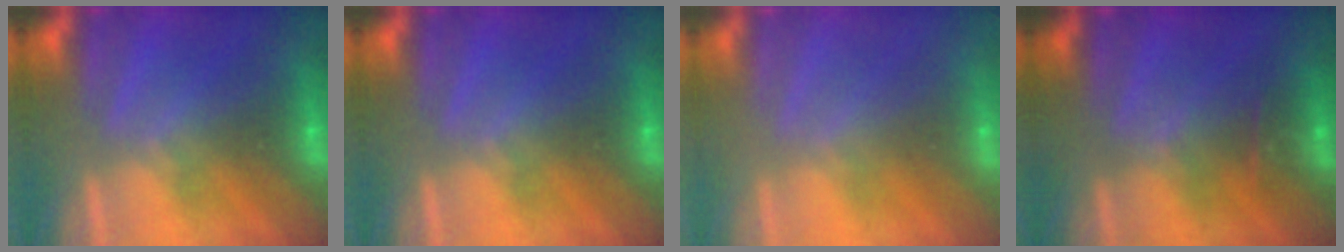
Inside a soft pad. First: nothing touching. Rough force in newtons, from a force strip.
{"total": 0.0}
{"total": 3.3}
{"total": 2.8}